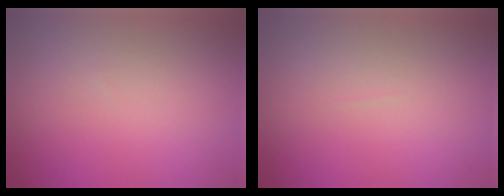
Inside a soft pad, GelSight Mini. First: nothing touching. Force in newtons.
{"total": 0.0}